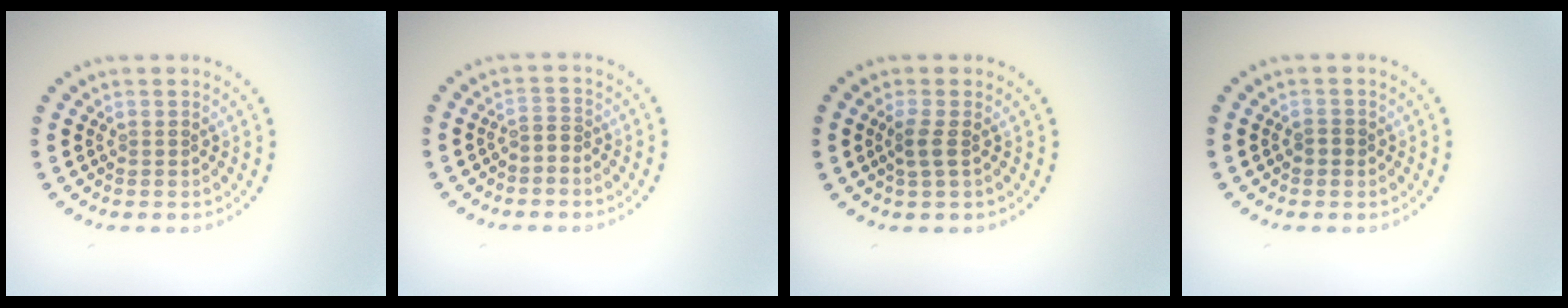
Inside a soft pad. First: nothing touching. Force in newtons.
{"total": 0.8, "press": 0.6, "slide": 0.6}
{"total": 1.5, "press": 1.3, "slide": 0.8}
{"total": 0.9, "press": 0.9, "slide": 0.0}